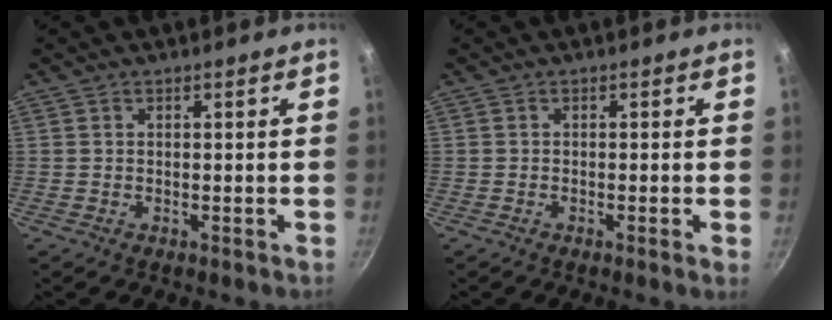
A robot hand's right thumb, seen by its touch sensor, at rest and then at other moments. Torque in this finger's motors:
{"motor_torque": [-0.20, 0.11, -0.07, -0.09, 0.06]}